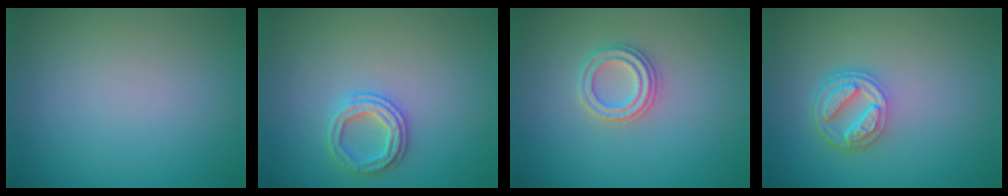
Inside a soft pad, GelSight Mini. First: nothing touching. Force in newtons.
{"total": 2.4, "press": 2.4, "slide": 0.2}
{"total": 2.4, "press": 2.3, "slide": 0.4}
{"total": 4.1, "press": 3.2, "slide": 2.7}